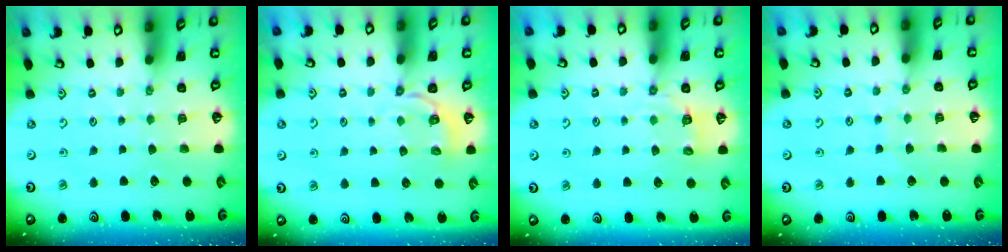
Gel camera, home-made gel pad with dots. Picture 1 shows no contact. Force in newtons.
{"total": 3.1, "press": 2.0, "slide": 2.3}
{"total": 3.7, "press": 3.0, "slide": 2.1}
{"total": 4.4, "press": 4.4, "slide": 0.5}